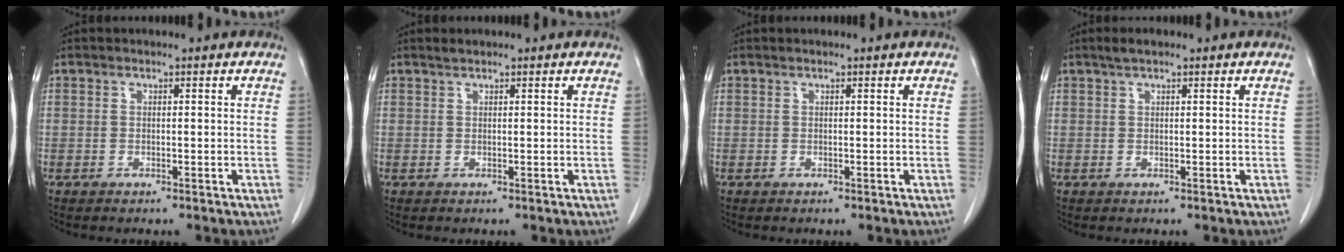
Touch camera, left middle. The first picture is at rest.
{"total": 0.6, "force": [0.6, 0.0, 0.2], "torque": [-0.009, 0.004, 0.014]}
{"total": 0.0}
{"total": 1.7, "force": [1.2, 0.4, 1.1], "torque": [-0.023, 0.011, 0.022]}